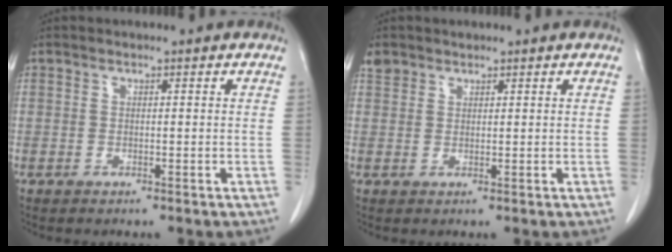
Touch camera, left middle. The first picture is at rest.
{"total": 1.8, "force": [1.5, 1.0, 0.0], "torque": [0.001, 0.008, 0.026]}